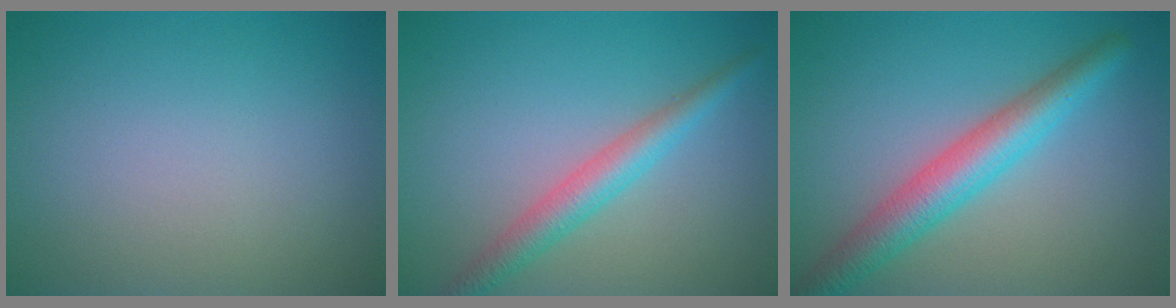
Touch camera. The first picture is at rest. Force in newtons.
{"total": 3.3, "press": 3.3, "slide": 0.1}
{"total": 5.1, "press": 5.1, "slide": 0.1}